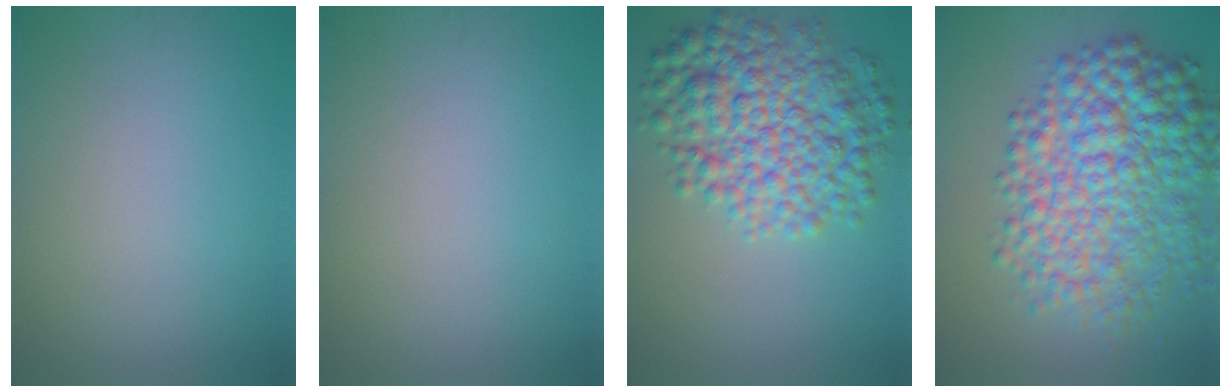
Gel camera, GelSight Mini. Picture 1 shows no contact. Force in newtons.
{"total": 0.0}
{"total": 8.3, "press": 8.3, "slide": 0.0}
{"total": 9.9, "press": 9.9, "slide": 0.1}